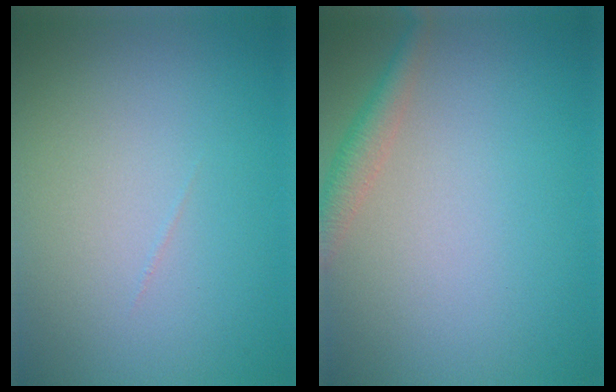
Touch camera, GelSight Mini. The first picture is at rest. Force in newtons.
{"total": 2.2, "press": 2.2, "slide": 0.1}